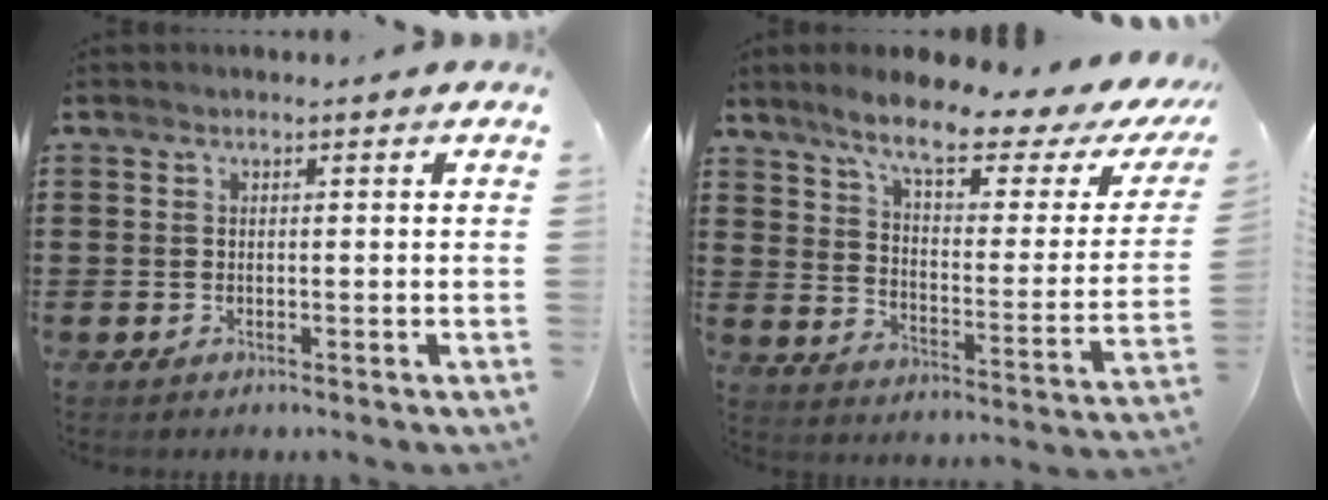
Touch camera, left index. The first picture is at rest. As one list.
[{"total": 9.4, "force": [6.9, 1.3, 6.1], "torque": [-0.129, -0.038, 0.109]}]